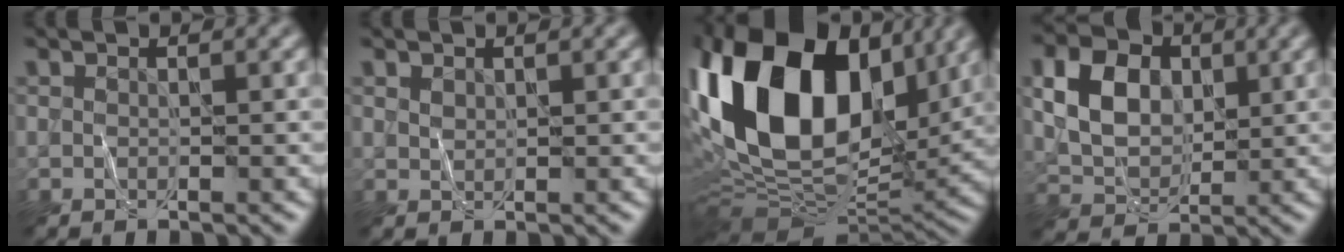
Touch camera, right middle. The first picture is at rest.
{"total": 0.8, "force": [0.5, 0.5, 0.3], "torque": [-0.008, 0.001, 0.012]}
{"total": 19.3, "force": [4.4, 11.9, 14.5], "torque": [-0.287, 0.027, 0.066]}
{"total": 6.3, "force": [1.4, 4.5, 4.1], "torque": [-0.087, 0.005, 0.027]}